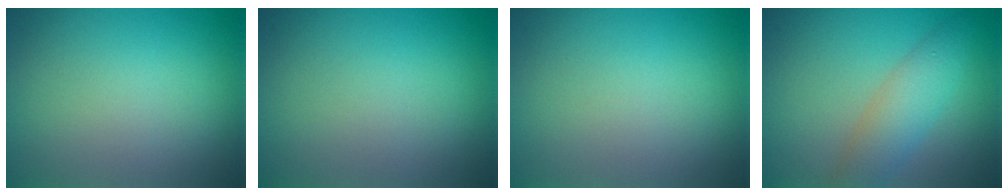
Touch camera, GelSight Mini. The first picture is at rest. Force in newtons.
{"total": 0.0}
{"total": 0.0}
{"total": 3.8, "press": 3.8, "slide": 0.1}